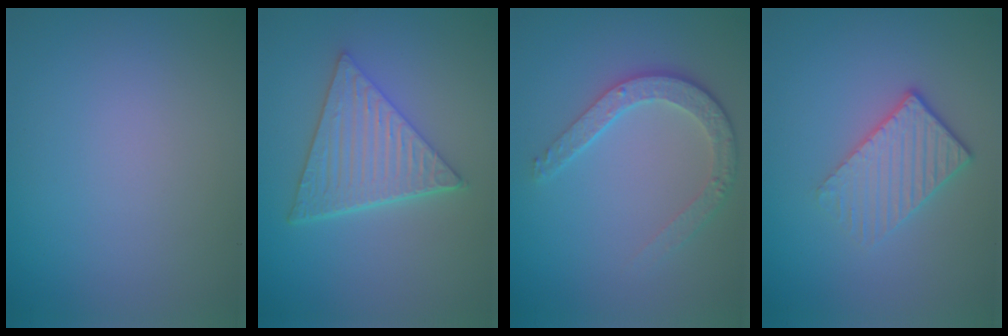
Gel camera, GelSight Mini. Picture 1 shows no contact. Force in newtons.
{"total": 5.9, "press": 4.3, "slide": 4.1}
{"total": 3.6, "press": 2.9, "slide": 2.2}
{"total": 3.1, "press": 2.7, "slide": 1.7}